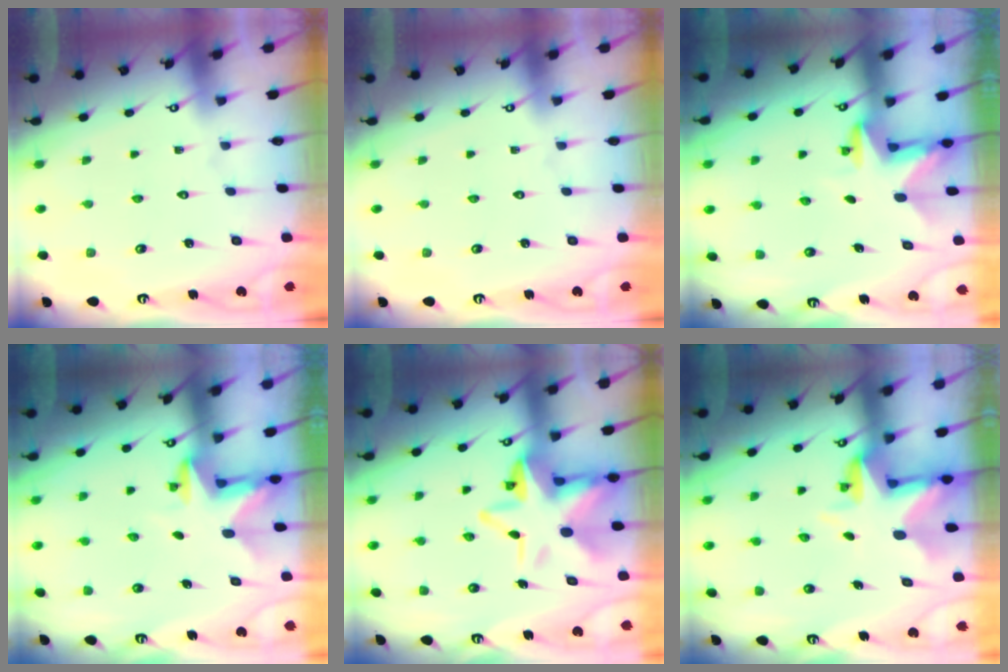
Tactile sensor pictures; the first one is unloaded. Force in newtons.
{"total": 0.0}
{"total": 2.9, "press": 2.9, "slide": 0.1}
{"total": 2.9, "press": 2.9, "slide": 0.1}
{"total": 12.7, "press": 12.6, "slide": 1.9}
{"total": 5.1, "press": 5.1, "slide": 0.3}